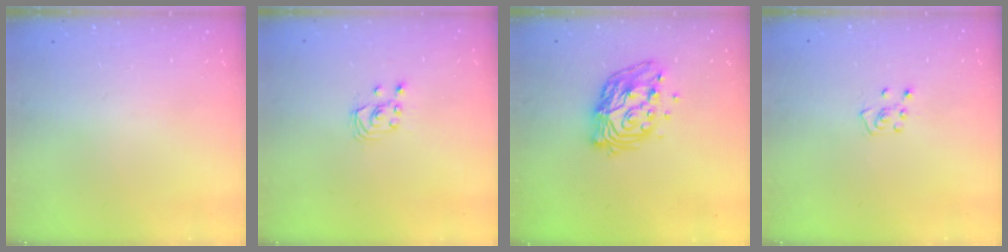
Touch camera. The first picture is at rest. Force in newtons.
{"total": 2.6, "press": 2.6, "slide": 0.3}
{"total": 13.7, "press": 13.7, "slide": 1.2}
{"total": 4.8, "press": 4.8, "slide": 0.4}